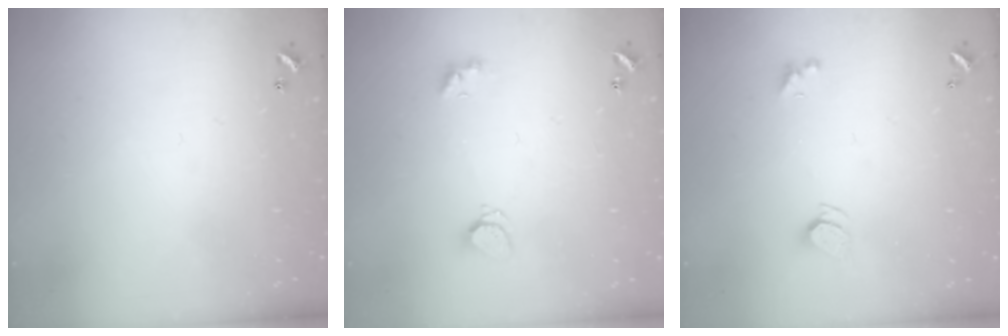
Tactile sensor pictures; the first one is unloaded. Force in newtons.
{"total": 4.6, "press": 4.5, "slide": 0.9}
{"total": 2.2, "press": 2.2, "slide": 0.3}